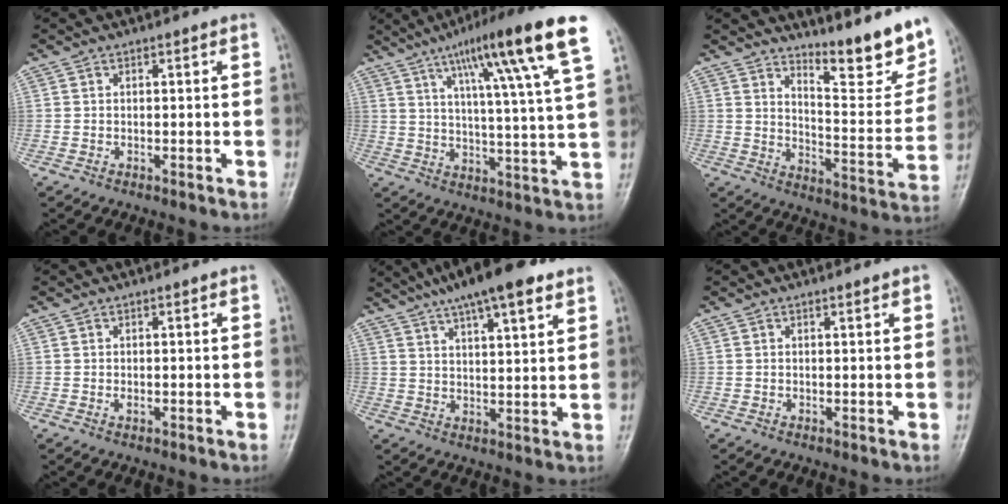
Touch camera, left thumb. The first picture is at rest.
{"total": 19.0, "force": [10.1, 1.3, 16.0], "torque": [-0.236, -0.027, 0.149]}
{"total": 16.1, "force": [12.1, 3.9, 9.9], "torque": [-0.099, -0.099, 0.178]}
{"total": 0.8, "force": [0.3, 0.4, 0.7], "torque": [-0.008, -0.002, 0.007]}
{"total": 15.0, "force": [10.3, 3.8, 10.2], "torque": [-0.144, -0.019, 0.163]}
{"total": 1.1, "force": [0.9, 0.1, 0.6], "torque": [-0.006, -0.005, 0.012]}